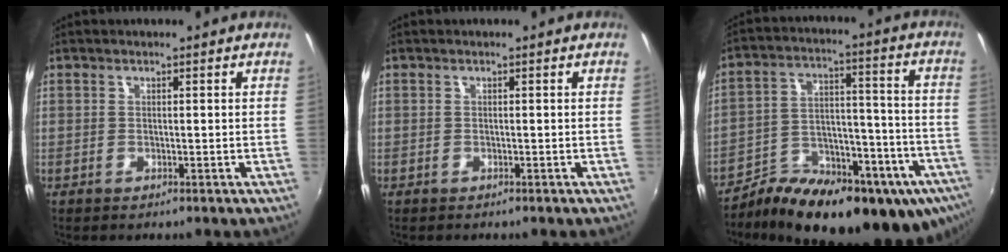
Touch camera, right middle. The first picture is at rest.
{"total": 0.0}
{"total": 27.0, "force": [-17.2, 11.4, 17.4], "torque": [-0.261, -0.011, -0.237]}